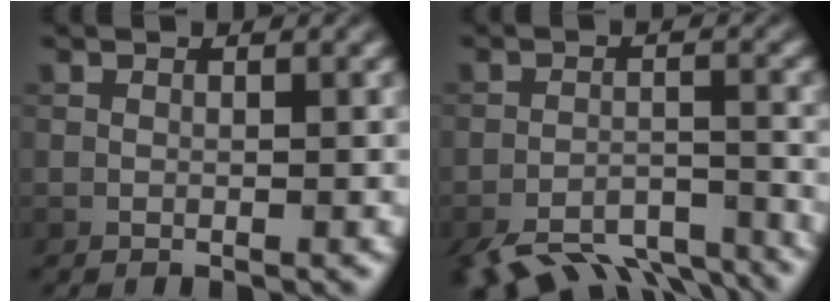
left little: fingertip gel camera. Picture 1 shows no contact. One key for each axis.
{"total": 10.6, "fx": -9.0, "fy": 3.6, "fz": 4.4, "tx": -0.073, "ty": -0.029, "tz": -0.125}